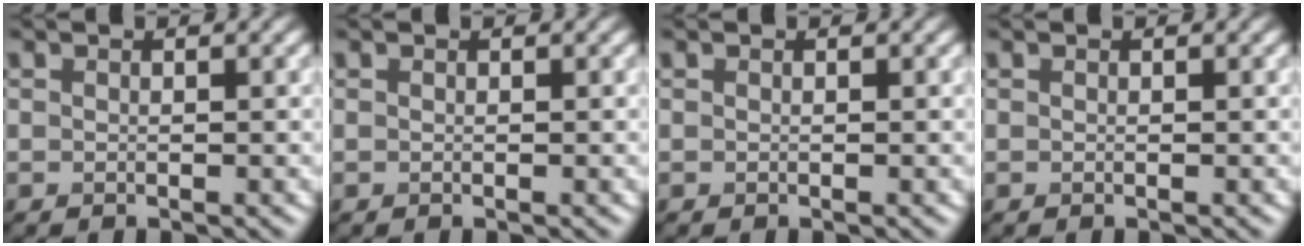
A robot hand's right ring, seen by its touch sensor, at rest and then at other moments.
{"total": 0.0}
{"total": 0.0}
{"total": 0.0}